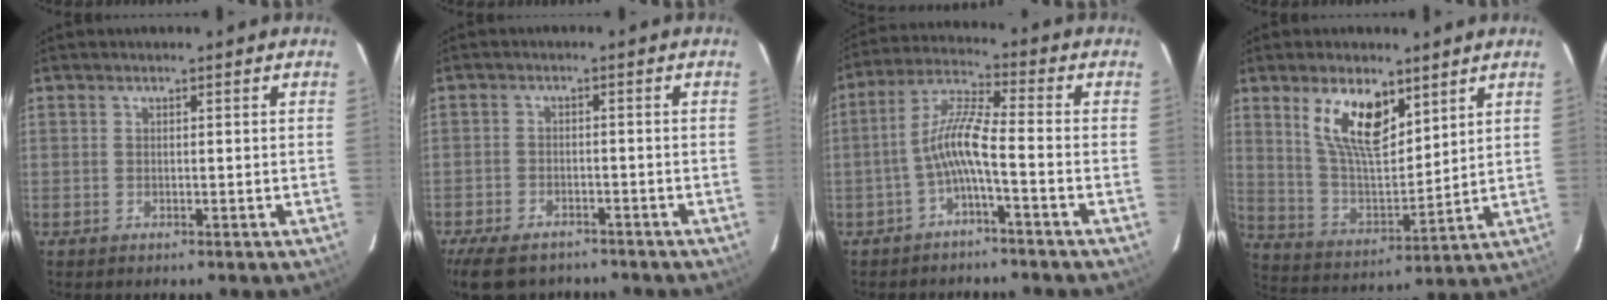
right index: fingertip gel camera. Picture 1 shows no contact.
{"total": 11.1, "force": [-8.4, 5.3, 4.8], "torque": [-0.122, -0.014, -0.136]}
{"total": 7.2, "force": [-2.8, 0.4, 6.6], "torque": [-0.152, 0.017, -0.054]}
{"total": 13.3, "force": [7.4, 5.6, 9.6], "torque": [-0.179, 0.004, 0.151]}